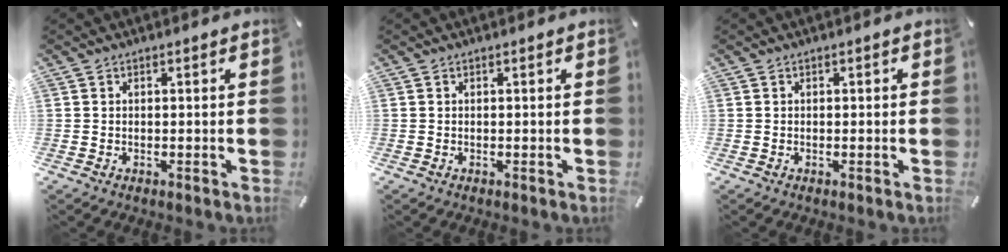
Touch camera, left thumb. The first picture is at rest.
{"total": 0.0}
{"total": 0.0}